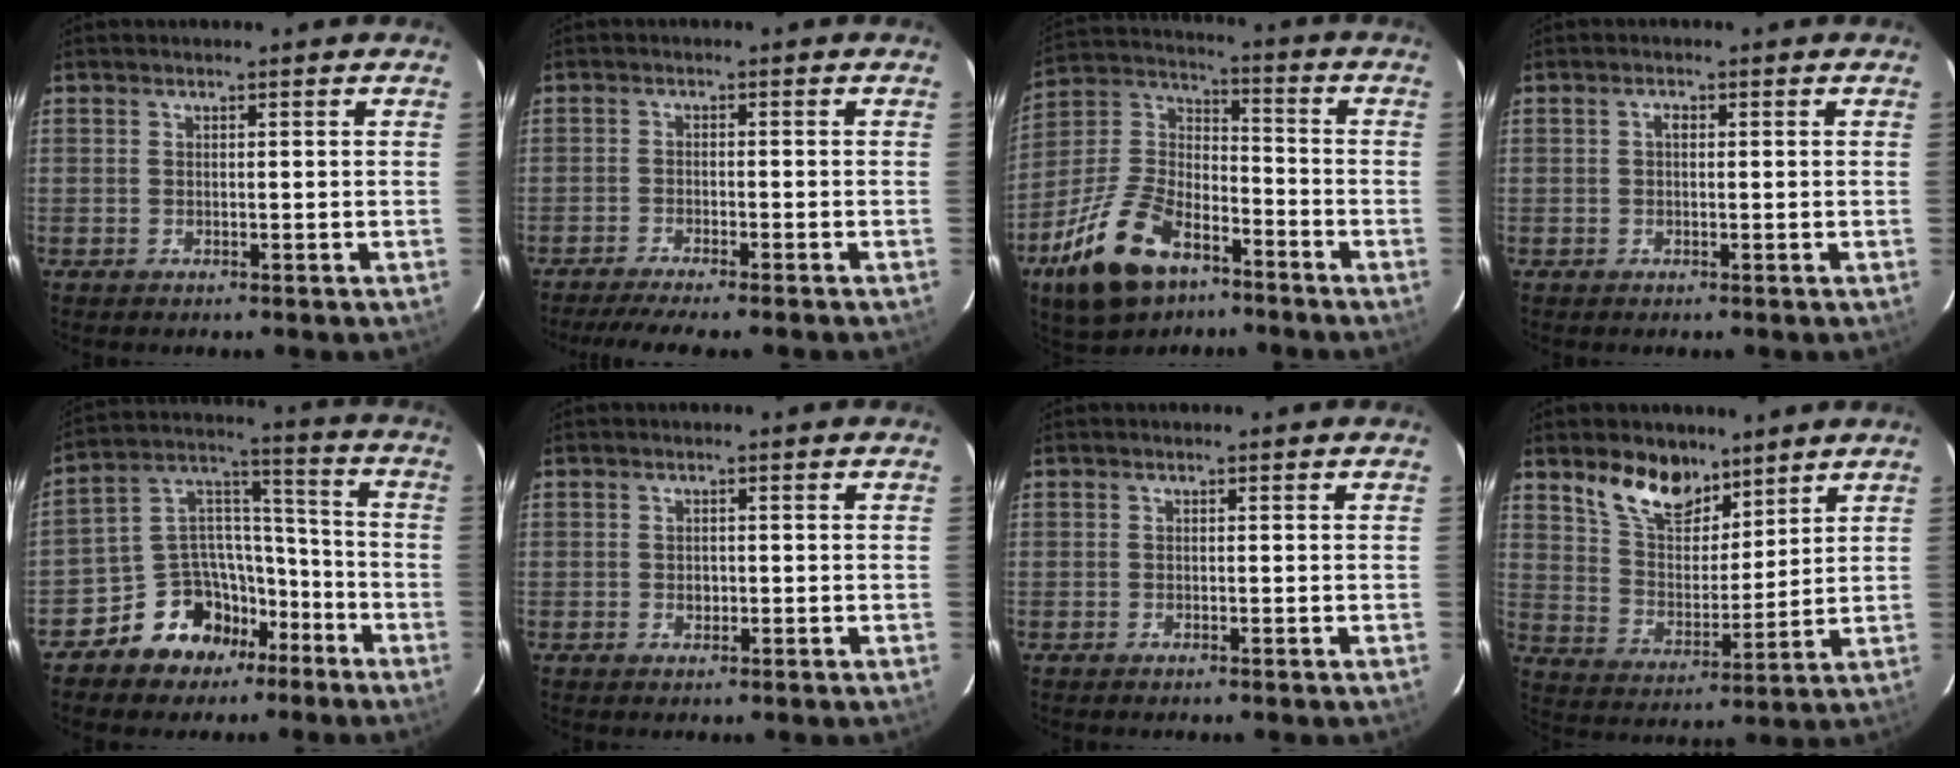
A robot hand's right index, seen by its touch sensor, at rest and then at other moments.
{"total": 7.5, "force": [-6.5, 0.0, 3.7], "torque": [-0.082, -0.016, -0.104]}
{"total": 18.5, "force": [-10.6, 9.7, 11.6], "torque": [-0.249, 0.006, -0.189]}
{"total": 1.1, "force": [0.1, 0.7, 0.8], "torque": [-0.014, 0.006, 0.000]}
{"total": 12.9, "force": [-8.3, 9.2, 3.7], "torque": [-0.079, 0.067, -0.130]}
{"total": 1.2, "force": [-0.2, 1.1, 0.4], "torque": [-0.006, 0.001, -0.002]}
{"total": 0.0}
{"total": 11.5, "force": [8.3, 5.7, 5.5], "torque": [-0.102, 0.007, 0.158]}